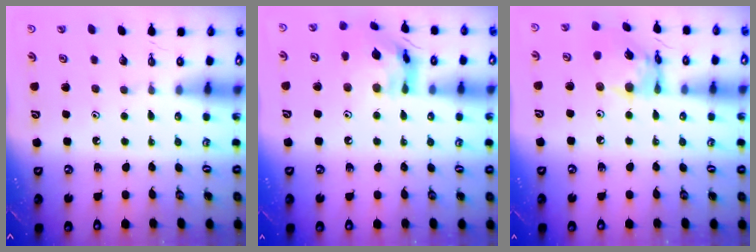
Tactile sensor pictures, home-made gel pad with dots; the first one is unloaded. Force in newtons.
{"total": 15.6, "press": 15.5, "slide": 1.5}
{"total": 13.5, "press": 13.5, "slide": 1.1}